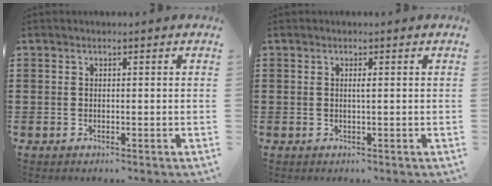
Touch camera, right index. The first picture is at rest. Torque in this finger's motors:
{"motor_torque": [0.28, -0.21, 0.00, 0.02]}